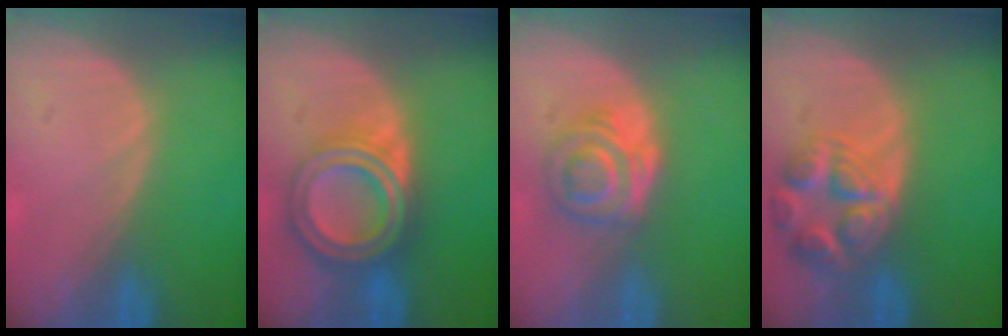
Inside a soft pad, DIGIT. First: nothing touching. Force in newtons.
{"total": 7.7, "press": 7.7, "slide": 0.5}
{"total": 6.2, "press": 5.2, "slide": 3.3}
{"total": 7.8, "press": 7.0, "slide": 3.5}